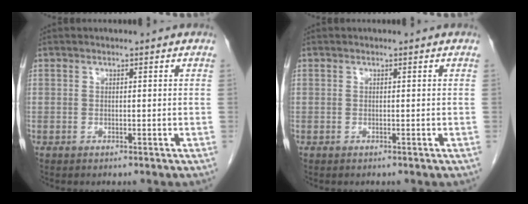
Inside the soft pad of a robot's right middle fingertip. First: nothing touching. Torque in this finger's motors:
{"motor_torque": [-0.03, -0.16, 0.01, -0.01]}